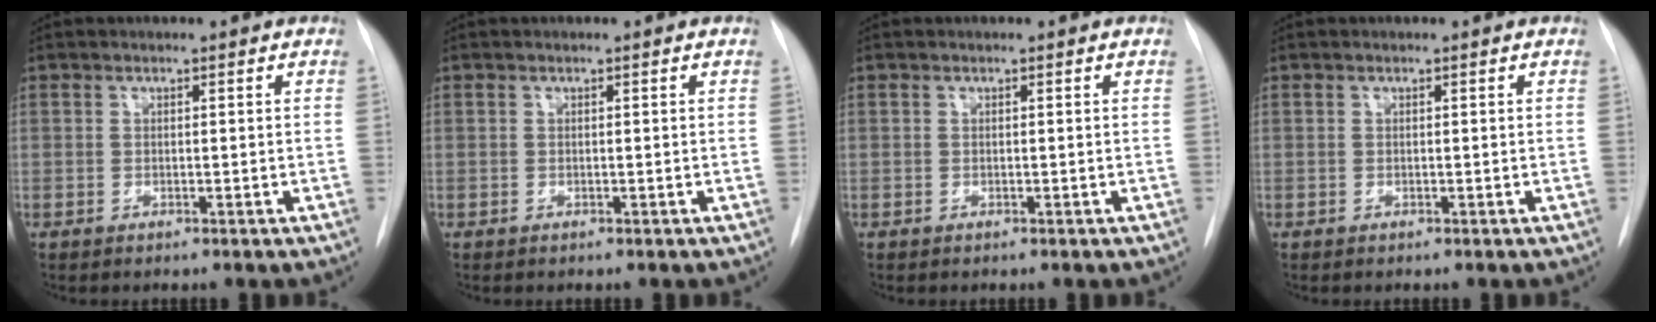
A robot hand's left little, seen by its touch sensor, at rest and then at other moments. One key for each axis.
{"total": 0.0}
{"total": 0.0}
{"total": 0.0}